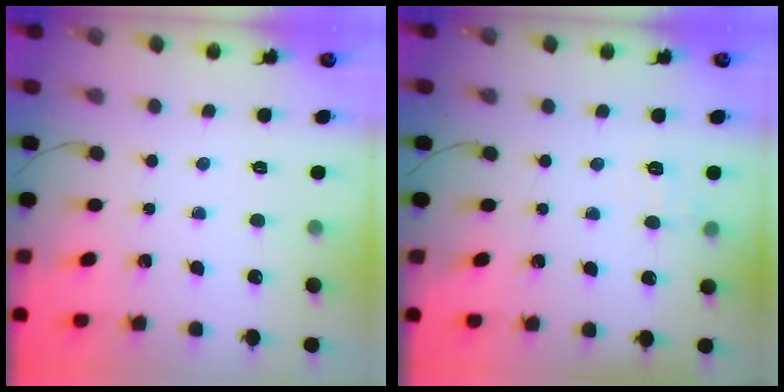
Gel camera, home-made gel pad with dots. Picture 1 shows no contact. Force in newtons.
{"total": 6.7, "press": 6.5, "slide": 1.6}